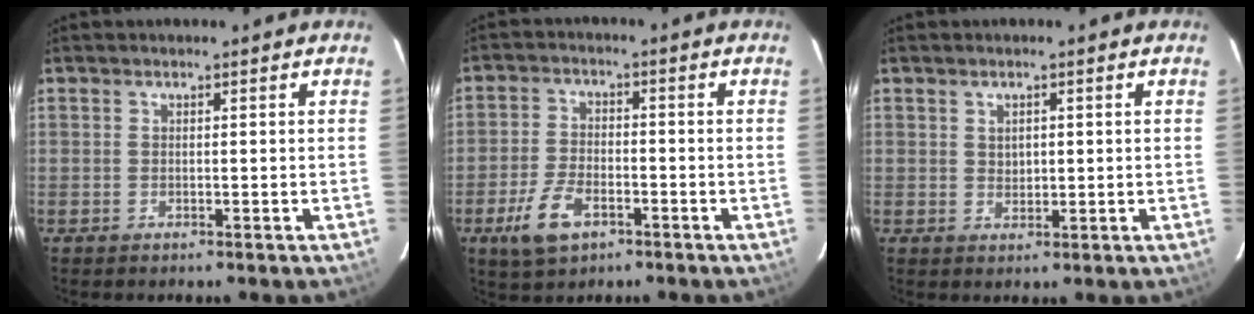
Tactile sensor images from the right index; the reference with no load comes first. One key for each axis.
{"total": 8.4, "fx": -4.4, "fy": 4.4, "fz": 5.7, "tx": -0.134, "ty": -0.003, "tz": -0.078}
{"total": 2.1, "fx": 0.5, "fy": 1.7, "fz": 1.1, "tx": -0.015, "ty": 0.005, "tz": 0.012}